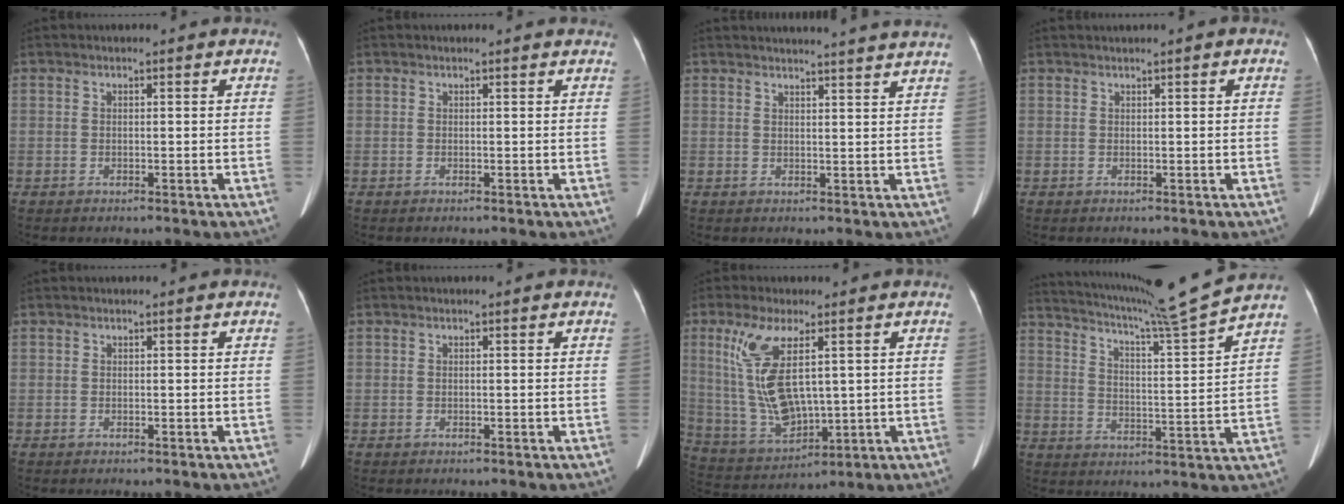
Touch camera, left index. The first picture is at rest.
{"total": 1.0, "force": [0.9, 0.2, 0.1], "torque": [-0.009, -0.002, -0.001]}
{"total": 12.7, "force": [12.0, -1.1, 3.9], "torque": [-0.052, -0.020, 0.130]}
{"total": 0.8, "force": [0.4, 0.0, 0.7], "torque": [-0.010, 0.013, 0.007]}
{"total": 0.0}
{"total": 0.0}
{"total": 12.2, "force": [3.0, 4.4, 11.0], "torque": [-0.246, -0.005, 0.075]}
{"total": 14.6, "force": [13.2, -3.1, 5.4], "torque": [-0.101, -0.042, 0.196]}